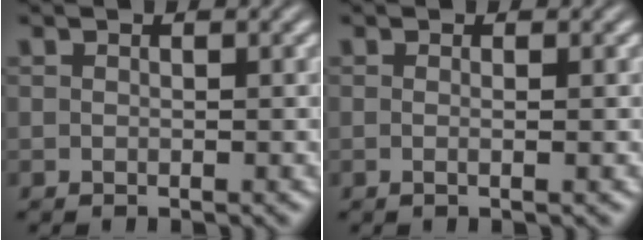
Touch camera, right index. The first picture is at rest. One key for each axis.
{"total": 1.0, "fx": -0.3, "fy": -0.6, "fz": 0.8, "tx": -0.016, "ty": -0.006, "tz": -0.004}